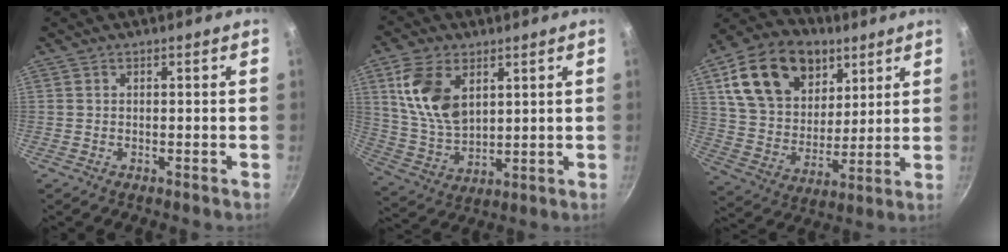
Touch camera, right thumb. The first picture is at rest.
{"total": 13.1, "force": [4.8, 8.0, 9.2], "torque": [-0.164, -0.025, 0.103]}
{"total": 22.3, "force": [10.2, 15.3, 12.6], "torque": [-0.192, -0.028, 0.181]}